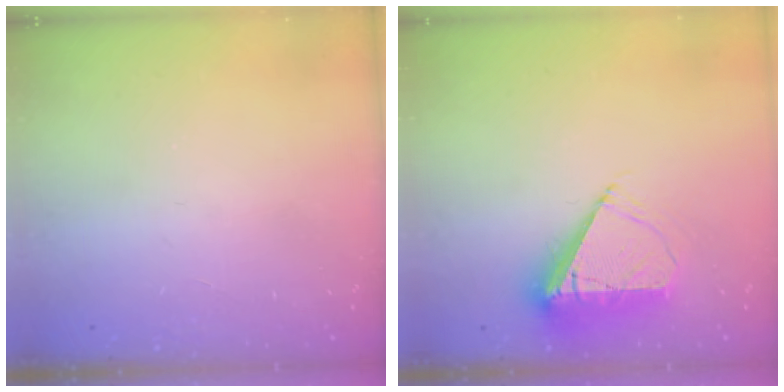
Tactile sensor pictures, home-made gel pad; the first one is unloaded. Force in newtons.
{"total": 9.6, "press": 9.6, "slide": 1.0}